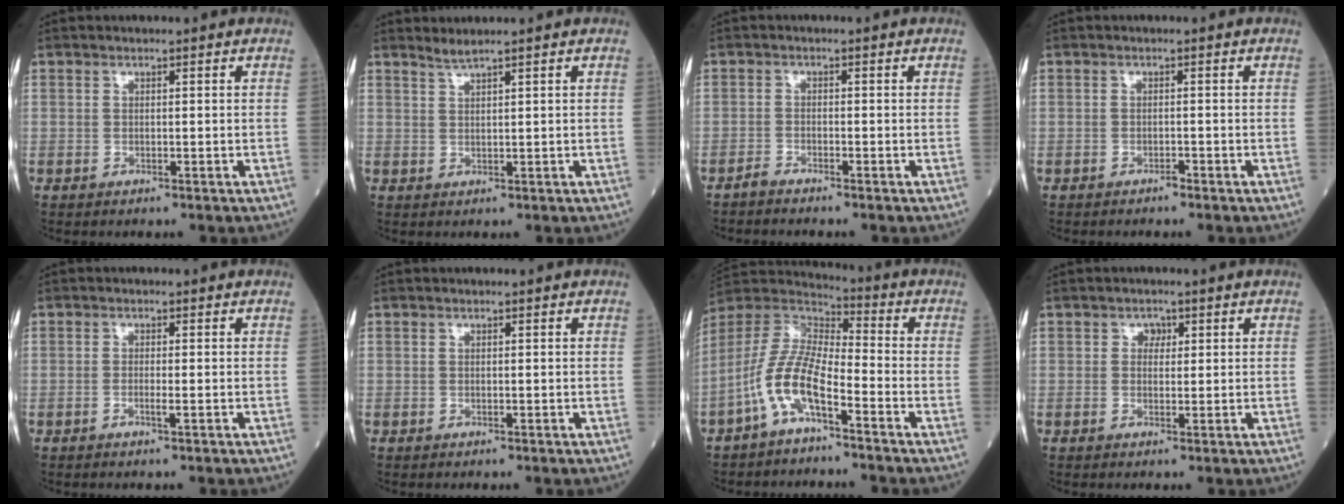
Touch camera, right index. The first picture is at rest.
{"total": 1.5, "force": [1.3, -0.6, 0.4], "torque": [-0.017, -0.001, 0.033]}
{"total": 1.3, "force": [-1.3, -0.3, 0.2], "torque": [-0.009, -0.003, -0.026]}
{"total": 0.6, "force": [-0.5, 0.0, 0.2], "torque": [-0.008, -0.001, -0.008]}
{"total": 0.9, "force": [-0.4, -0.2, 0.8], "torque": [-0.016, 0.001, -0.006]}
{"total": 0.0}
{"total": 9.8, "force": [-5.0, 2.5, 8.0], "torque": [-0.184, 0.008, -0.104]}
{"total": 1.4, "force": [0.6, 1.1, 0.6], "torque": [-0.006, 0.004, 0.008]}